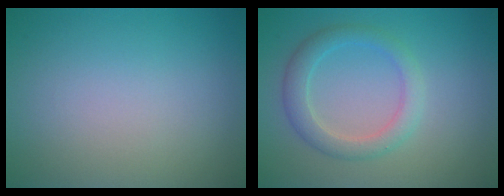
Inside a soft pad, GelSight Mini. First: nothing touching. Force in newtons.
{"total": 2.9, "press": 2.9, "slide": 0.2}